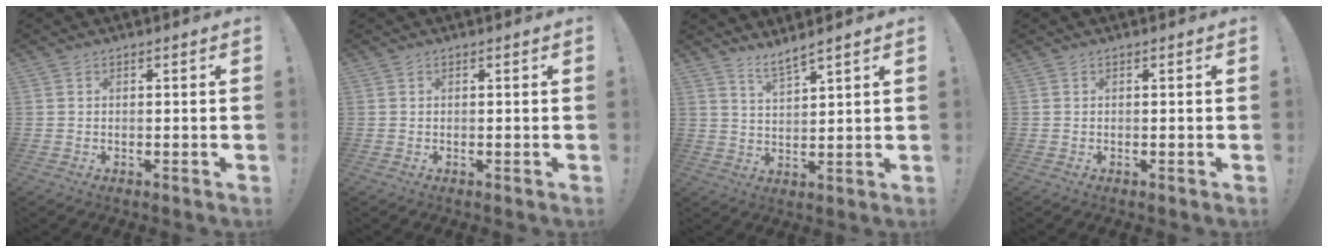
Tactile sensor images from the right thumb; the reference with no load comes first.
{"total": 0.0}
{"total": 5.3, "force": [4.6, 0.5, 2.6], "torque": [-0.050, -0.026, 0.082]}
{"total": 0.0}